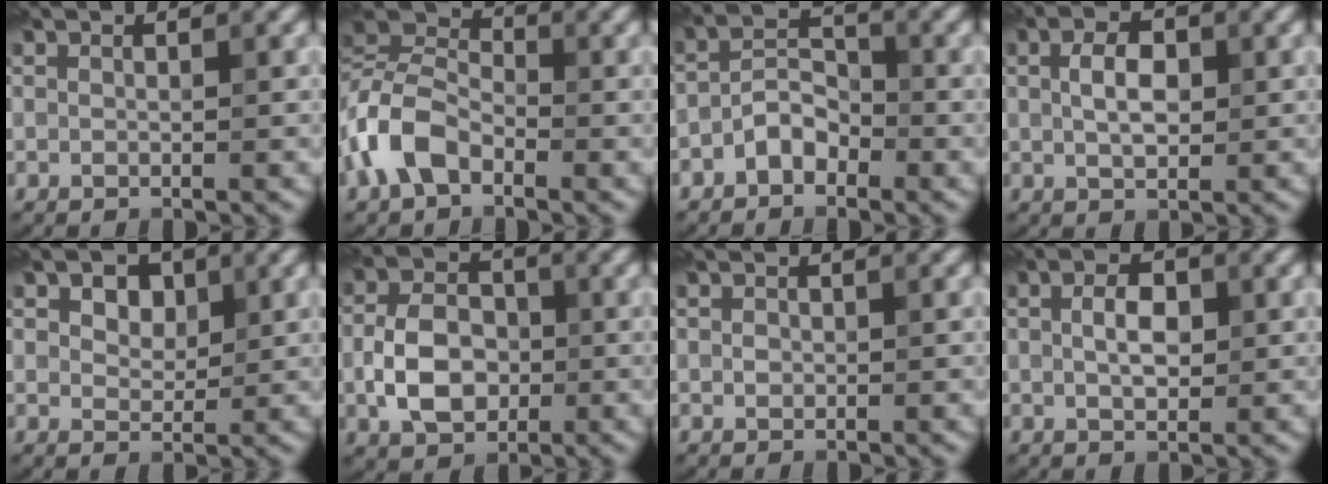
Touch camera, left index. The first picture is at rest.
{"total": 5.9, "force": [-2.8, 3.8, 3.5], "torque": [-0.079, 0.006, -0.073]}
{"total": 2.6, "force": [-1.6, 1.5, 1.4], "torque": [-0.022, 0.013, -0.035]}
{"total": 3.0, "force": [0.6, 1.6, 2.4], "torque": [-0.049, 0.004, 0.008]}
{"total": 3.4, "force": [1.8, 2.1, 2.0], "torque": [-0.028, 0.009, 0.014]}
{"total": 5.6, "force": [-1.1, 4.0, 3.7], "torque": [-0.074, 0.003, -0.024]}
{"total": 0.5, "force": [0.0, 0.5, 0.2], "torque": [-0.003, 0.000, -0.003]}
{"total": 2.6, "force": [0.4, 1.4, 2.2], "torque": [-0.042, 0.003, 0.006]}